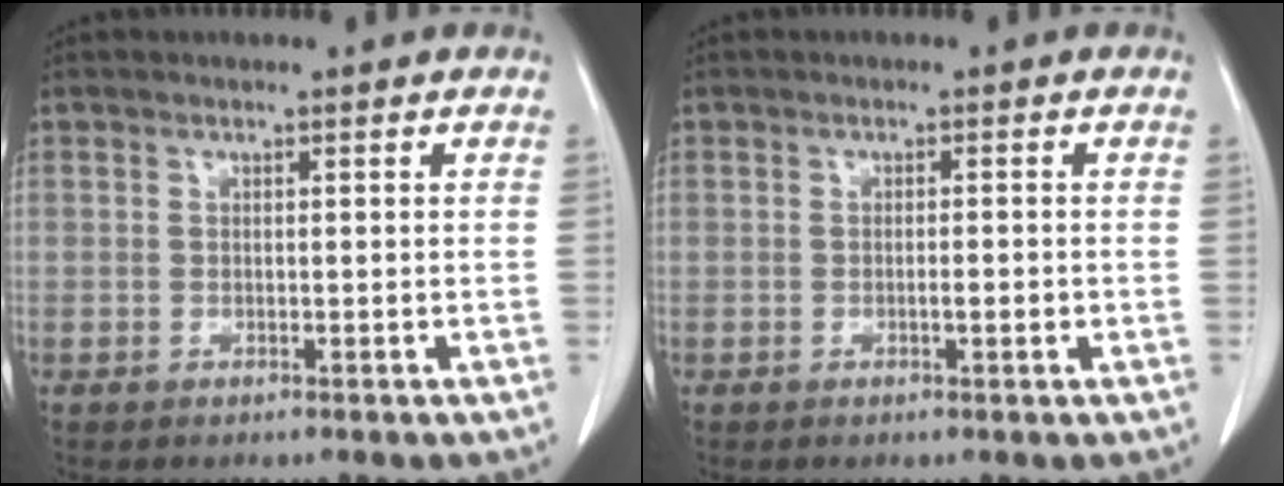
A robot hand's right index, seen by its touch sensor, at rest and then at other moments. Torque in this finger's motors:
{"motor_torque": [0.36, -0.31, 0.13, 0.04]}